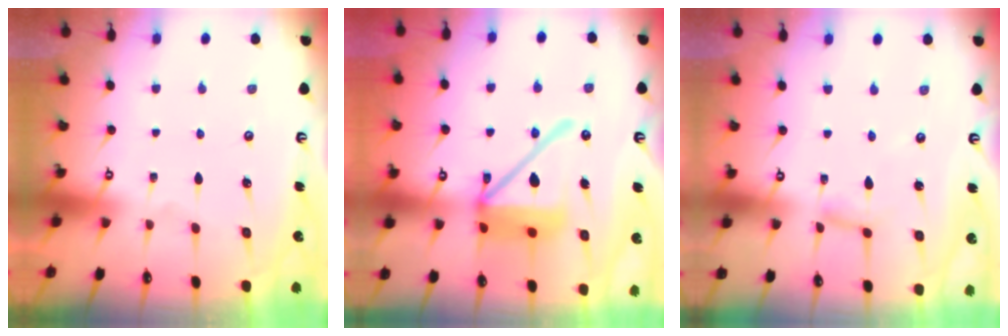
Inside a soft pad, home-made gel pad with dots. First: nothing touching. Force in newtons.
{"total": 17.5, "press": 17.4, "slide": 2.1}
{"total": 3.1, "press": 3.1, "slide": 0.1}